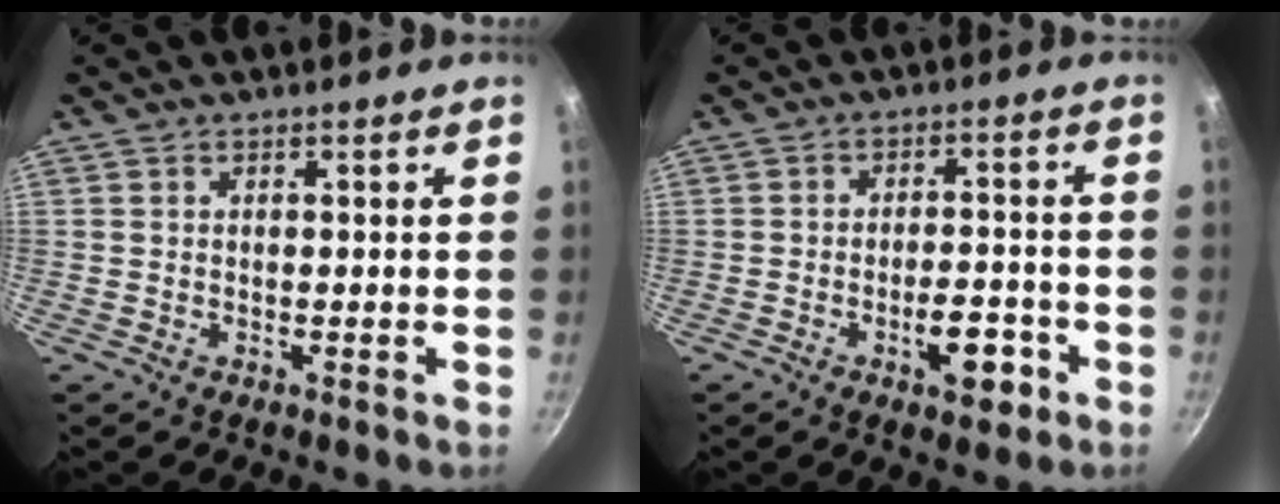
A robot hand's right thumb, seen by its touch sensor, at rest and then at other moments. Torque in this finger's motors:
{"motor_torque": [0.87, 0.48, 0.77, -0.54, 0.14]}